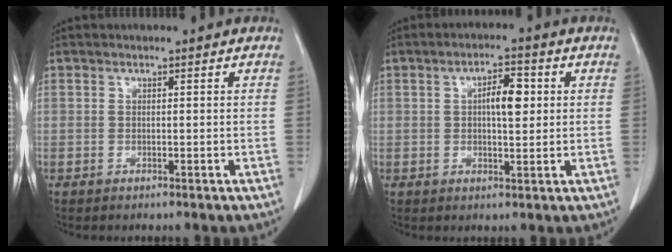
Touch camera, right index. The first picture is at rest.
{"total": 5.2, "force": [1.1, 1.8, 4.7], "torque": [-0.075, 0.009, 0.017]}